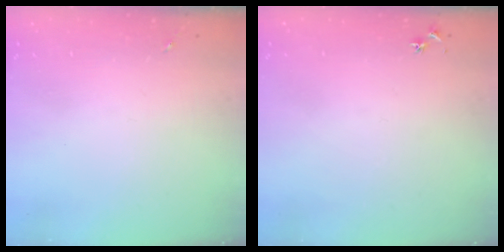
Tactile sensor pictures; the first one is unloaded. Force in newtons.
{"total": 2.9, "press": 2.8, "slide": 0.3}